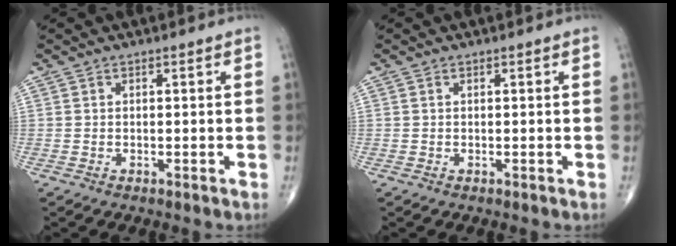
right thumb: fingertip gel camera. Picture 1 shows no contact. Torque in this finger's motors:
{"motor_torque": [0.15, -0.37, -0.22, -0.12, -0.01]}